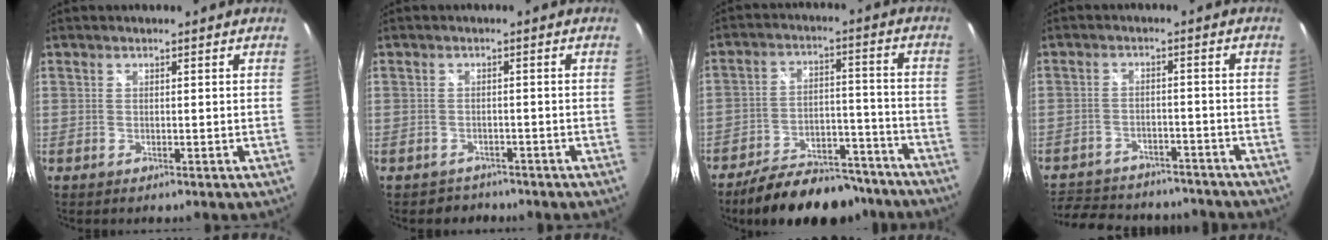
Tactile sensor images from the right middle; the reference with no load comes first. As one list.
[{"total": 2.9, "force": [-2.3, 1.8, -0.2], "torque": [-0.003, 0.005, -0.034]}, {"total": 18.4, "force": [-15.4, 7.0, 7.1], "torque": [-0.129, 0.015, -0.205]}, {"total": 19.8, "force": [-16.5, 8.0, 7.3], "torque": [-0.167, 0.011, -0.221]}]